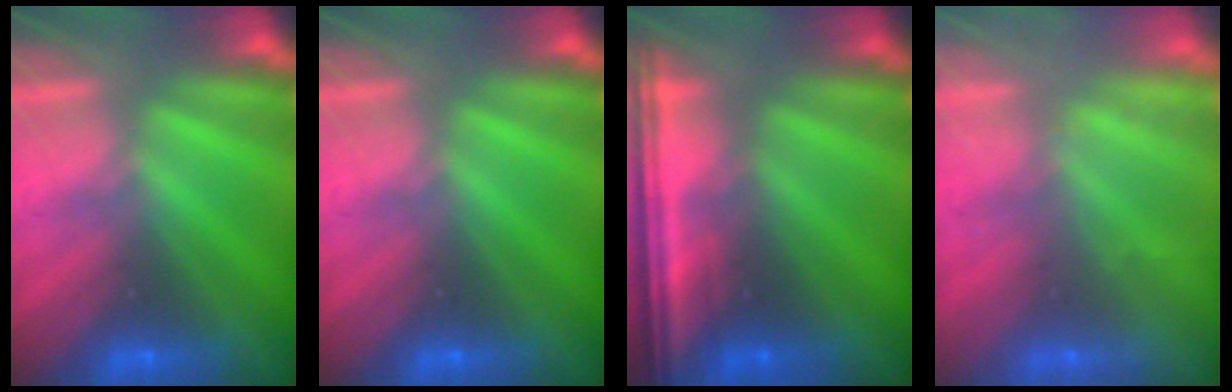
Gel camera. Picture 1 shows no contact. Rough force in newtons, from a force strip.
{"total": 0.0}
{"total": 7.3}
{"total": 2.3}